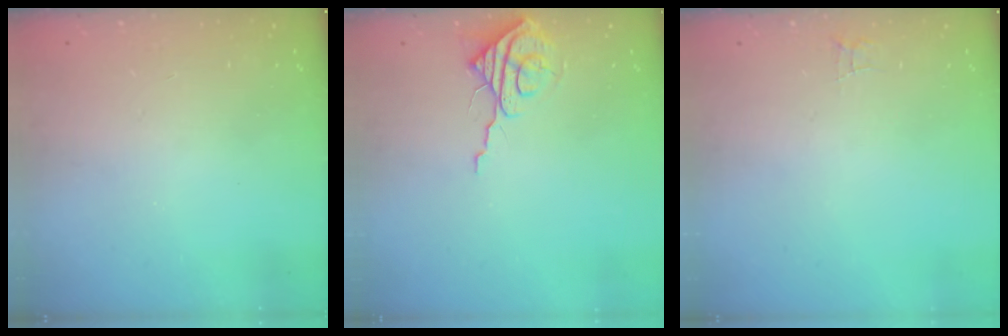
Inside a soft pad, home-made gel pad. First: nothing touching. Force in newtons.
{"total": 8.5, "press": 8.5, "slide": 0.3}
{"total": 2.9, "press": 2.9, "slide": 0.2}